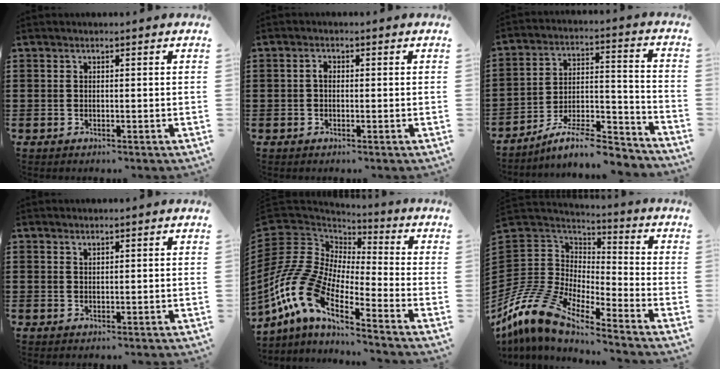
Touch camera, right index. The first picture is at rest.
{"total": 1.6, "force": [-0.2, 0.9, 1.3], "torque": [-0.026, 0.004, -0.004]}
{"total": 9.6, "force": [-8.2, 1.6, 4.8], "torque": [-0.074, 0.018, -0.157]}
{"total": 0.8, "force": [0.7, 0.3, 0.1], "torque": [-0.004, 0.000, 0.014]}
{"total": 11.9, "force": [-8.3, 4.3, 7.3], "torque": [-0.221, -0.021, -0.189]}
{"total": 11.5, "force": [-9.8, 3.7, 4.8], "torque": [-0.151, 0.005, -0.210]}